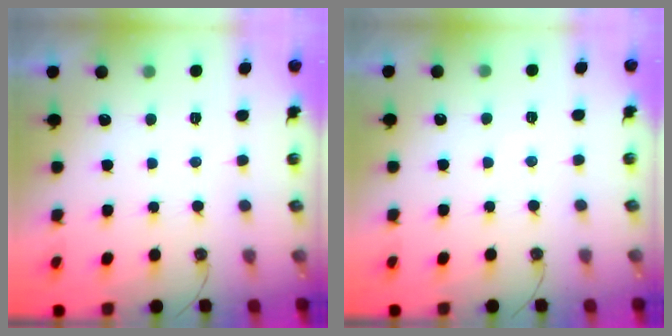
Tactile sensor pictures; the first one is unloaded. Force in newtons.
{"total": 2.9, "press": 2.9, "slide": 0.4}